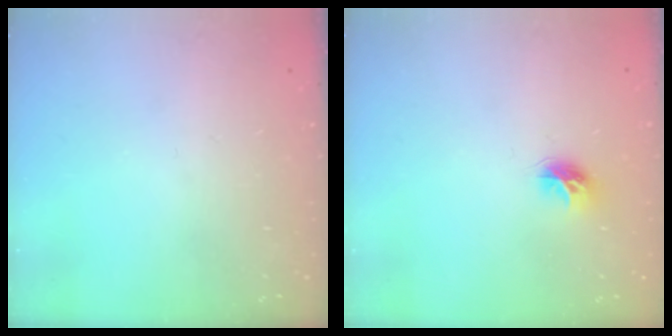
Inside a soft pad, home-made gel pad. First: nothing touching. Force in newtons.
{"total": 6.8, "press": 6.8, "slide": 0.4}